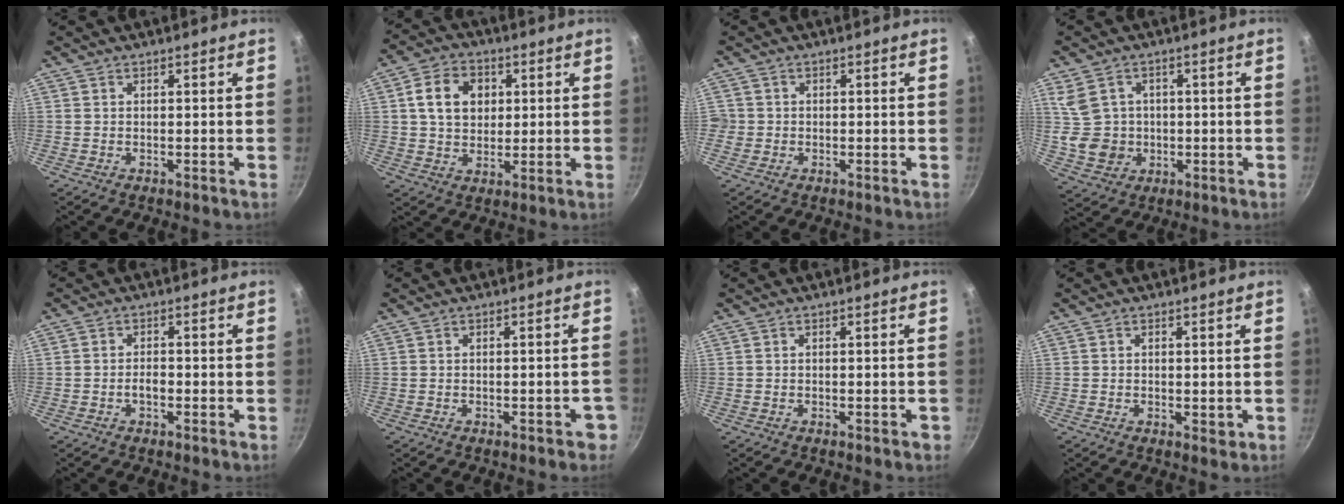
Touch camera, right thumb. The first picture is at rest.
{"total": 9.6, "force": [2.2, 7.5, 5.6], "torque": [-0.077, 0.006, 0.031]}
{"total": 1.7, "force": [-0.4, 1.7, 0.3], "torque": [0.003, 0.007, -0.007]}
{"total": 7.9, "force": [0.7, 7.1, 3.5], "torque": [-0.037, 0.000, 0.030]}
{"total": 2.1, "force": [-0.9, 1.2, 1.5], "torque": [-0.020, 0.015, -0.016]}
{"total": 2.9, "force": [-1.4, 1.4, 2.0], "torque": [-0.007, 0.020, -0.011]}
{"total": 1.0, "force": [-0.5, 0.4, 0.8], "torque": [-0.007, 0.006, -0.004]}
{"total": 1.6, "force": [0.0, 1.1, 1.2], "torque": [-0.015, -0.001, 0.001]}